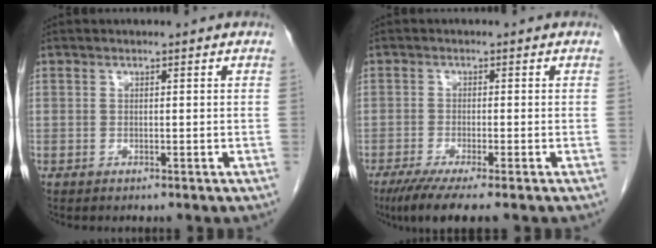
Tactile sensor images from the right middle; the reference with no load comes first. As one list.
[{"total": 6.1, "force": [-4.3, 0.1, 4.2], "torque": [-0.066, -0.016, -0.073]}]